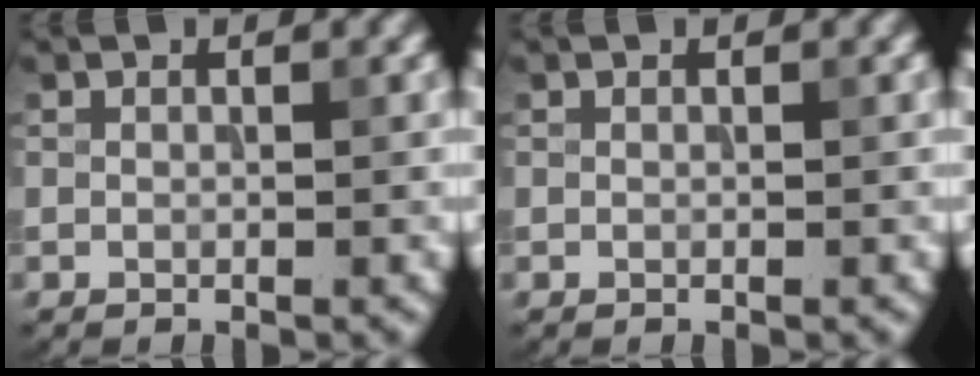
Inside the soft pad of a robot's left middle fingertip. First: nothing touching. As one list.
[{"total": 0.0}]